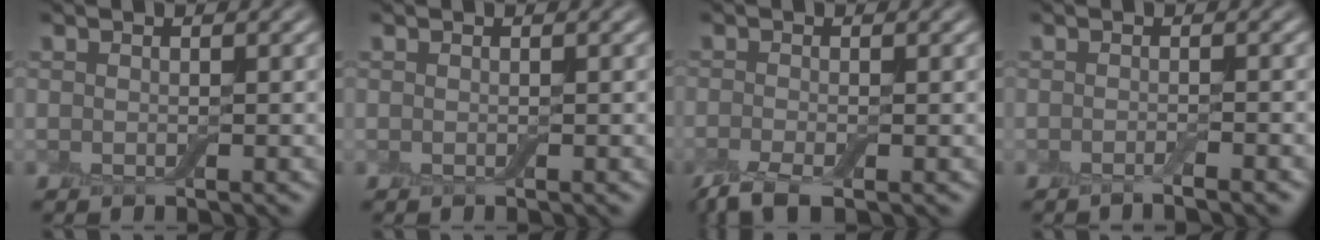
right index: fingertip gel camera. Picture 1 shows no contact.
{"total": 0.0}
{"total": 3.1, "force": [-2.2, 0.7, 2.1], "torque": [-0.044, -0.008, -0.050]}
{"total": 1.5, "force": [-0.9, 0.2, 1.1], "torque": [-0.008, -0.002, -0.020]}